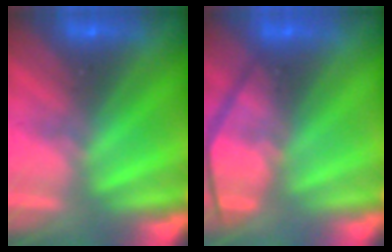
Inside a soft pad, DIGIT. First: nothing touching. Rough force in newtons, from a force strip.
{"total": 4.5}